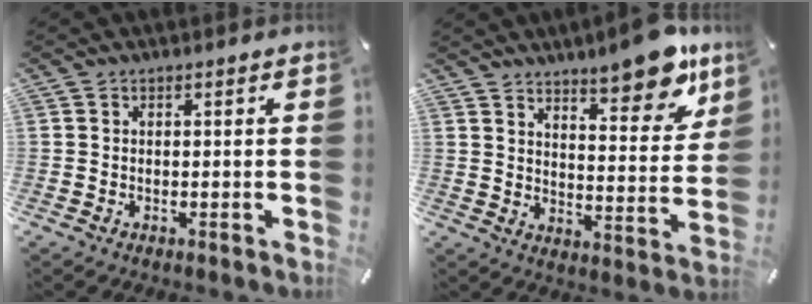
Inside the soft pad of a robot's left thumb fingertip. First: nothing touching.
{"total": 13.1, "force": [10.3, 4.3, 6.9], "torque": [-0.078, -0.079, 0.174]}